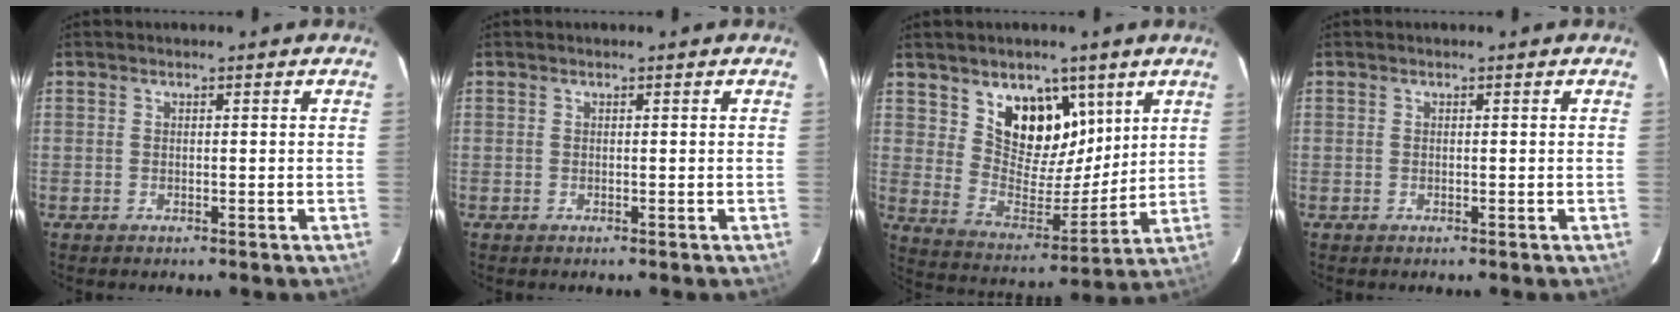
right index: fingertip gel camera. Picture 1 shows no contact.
{"total": 0.0}
{"total": 13.5, "force": [7.4, 8.6, 7.2], "torque": [-0.123, -0.010, 0.141]}
{"total": 0.0}